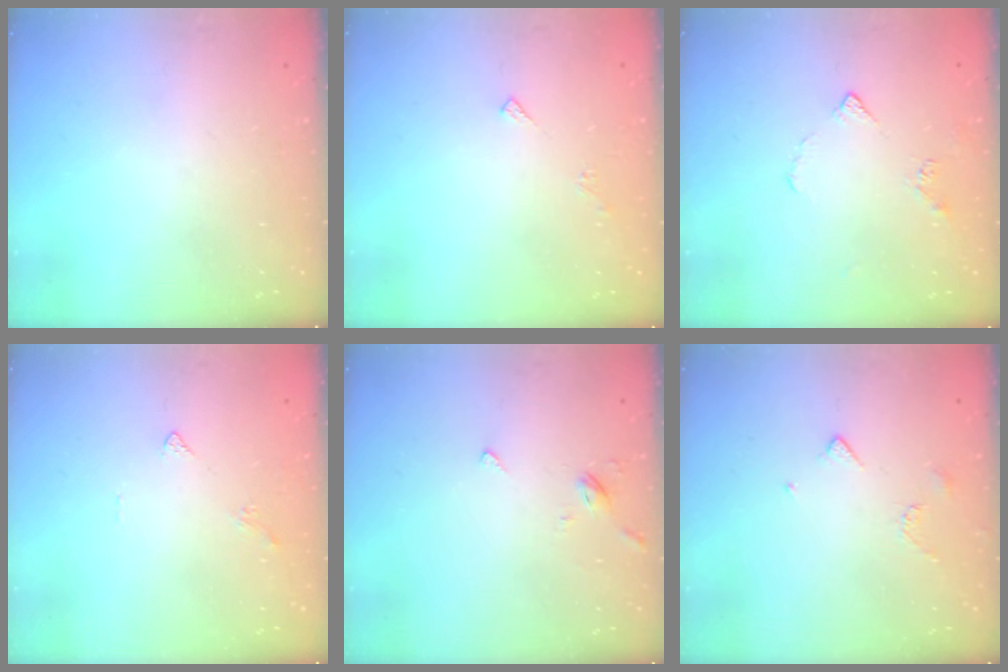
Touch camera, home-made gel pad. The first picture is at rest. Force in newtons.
{"total": 4.0, "press": 3.9, "slide": 0.6}
{"total": 3.4, "press": 3.4, "slide": 0.7}
{"total": 2.0, "press": 1.9, "slide": 0.6}
{"total": 2.7, "press": 2.6, "slide": 0.7}
{"total": 3.5, "press": 3.4, "slide": 0.7}